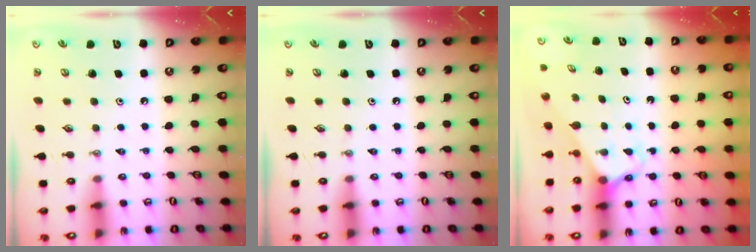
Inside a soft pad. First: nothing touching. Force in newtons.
{"total": 0.0}
{"total": 2.5, "press": 2.5, "slide": 0.2}